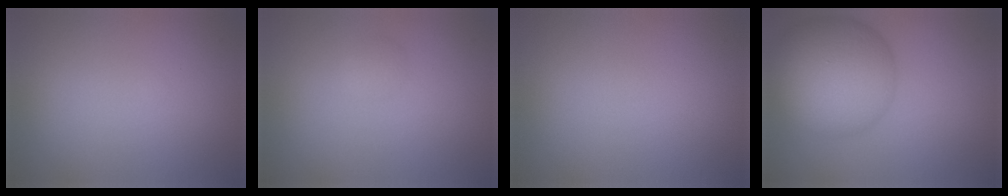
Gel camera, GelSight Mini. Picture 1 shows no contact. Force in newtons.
{"total": 0.8, "press": 0.8, "slide": 0.1}
{"total": 0.0}
{"total": 9.5, "press": 9.5, "slide": 0.2}